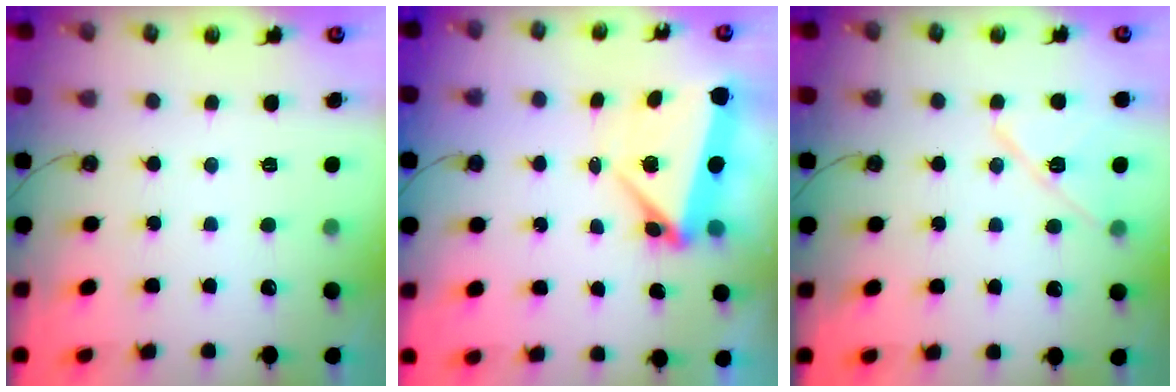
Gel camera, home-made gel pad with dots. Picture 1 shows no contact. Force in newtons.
{"total": 6.2, "press": 6.2, "slide": 0.2}
{"total": 11.2, "press": 10.3, "slide": 4.5}